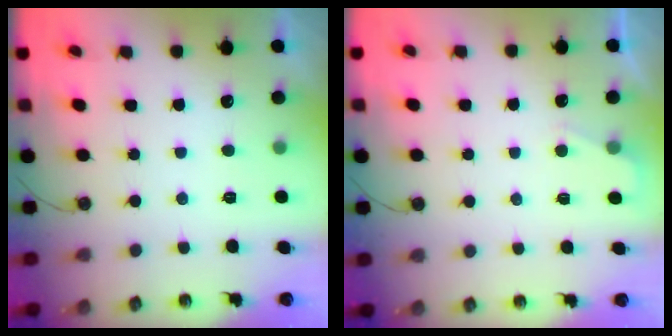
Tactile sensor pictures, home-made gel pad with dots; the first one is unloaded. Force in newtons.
{"total": 2.4, "press": 2.4, "slide": 0.4}